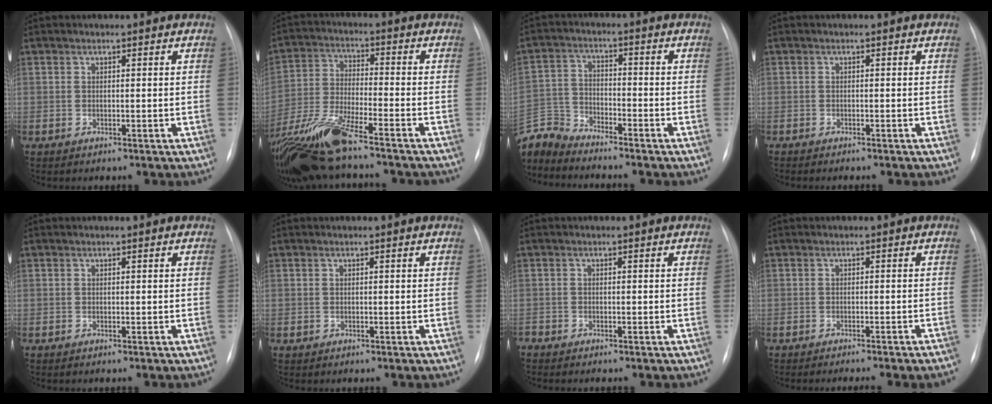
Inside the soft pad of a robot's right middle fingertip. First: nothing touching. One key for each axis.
{"total": 16.0, "fx": -12.6, "fy": 1.9, "fz": 9.6, "tx": -0.220, "ty": -0.027, "tz": -0.233}
{"total": 8.2, "fx": -8.1, "fy": 0.6, "fz": 0.5, "tx": -0.022, "ty": 0.005, "tz": -0.163}
{"total": 1.6, "fx": -1.4, "fy": 0.3, "fz": 0.8, "tx": -0.013, "ty": -0.005, "tz": -0.015}
{"total": 0.0}
{"total": 0.0}
{"total": 1.2, "fx": -1.2, "fy": 0.2, "fz": 0.3, "tx": -0.007, "ty": -0.003, "tz": -0.020}
{"total": 7.8, "fx": -6.8, "fy": -0.8, "fz": 3.7, "tx": -0.022, "ty": -0.009, "tz": -0.084}